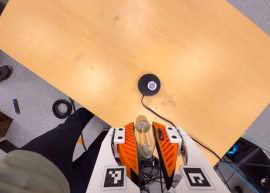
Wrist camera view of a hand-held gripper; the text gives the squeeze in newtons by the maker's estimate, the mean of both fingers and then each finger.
{"total": 19.2, "left": 21.2, "right": 17.2}